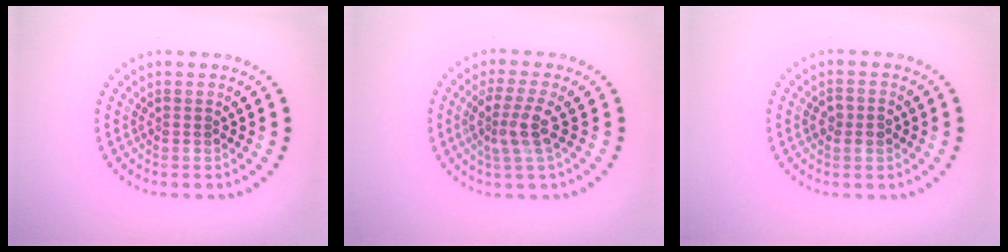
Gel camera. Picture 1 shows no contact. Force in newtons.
{"total": 2.8, "press": 2.2, "slide": 1.7}
{"total": 1.5, "press": 1.5, "slide": 0.1}